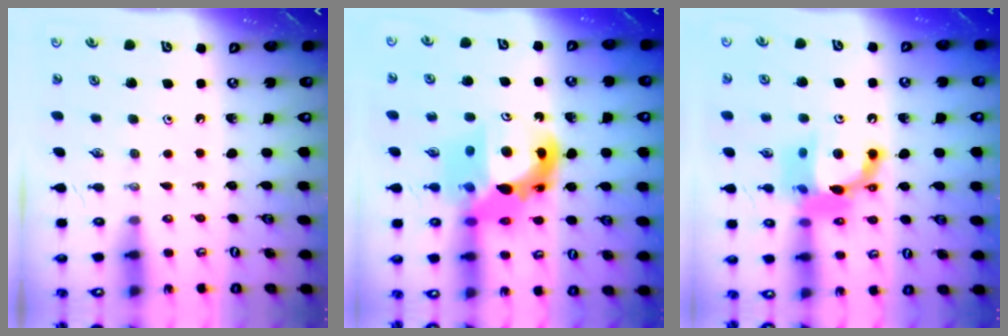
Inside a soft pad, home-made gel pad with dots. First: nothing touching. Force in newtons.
{"total": 16.3, "press": 16.2, "slide": 1.3}
{"total": 13.7, "press": 13.6, "slide": 1.4}